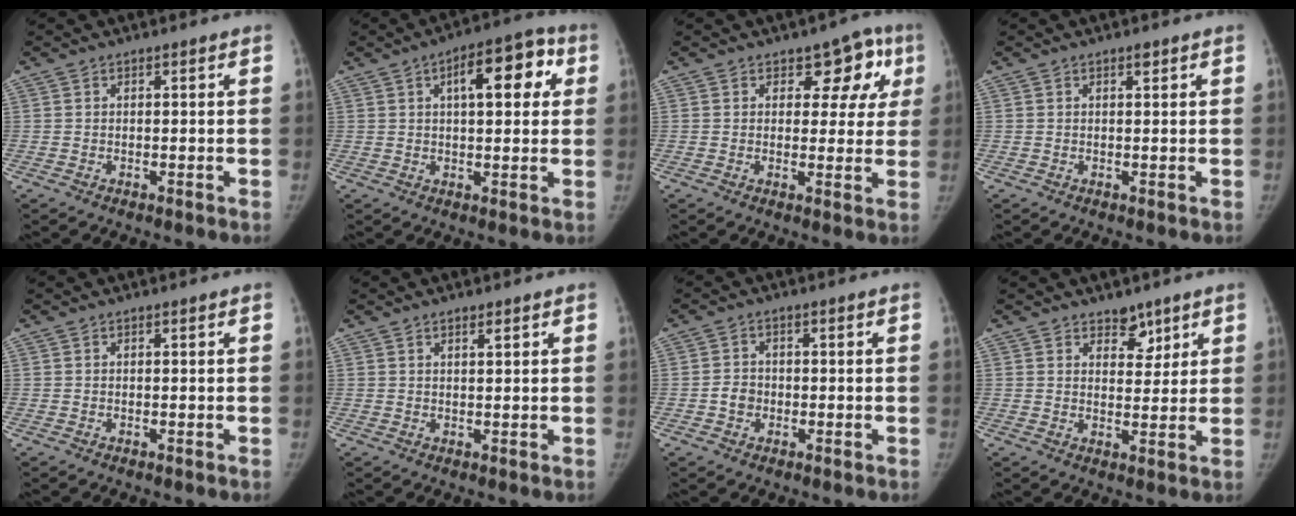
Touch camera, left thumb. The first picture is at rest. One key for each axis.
{"total": 11.6, "fx": 3.6, "fy": 5.1, "fz": 9.8, "tx": -0.106, "ty": 0.017, "tz": 0.045}
{"total": 7.8, "fx": 3.2, "fy": 5.2, "fz": 4.9, "tx": -0.002, "ty": -0.006, "tz": 0.033}
{"total": 0.9, "fx": 0.6, "fy": 0.4, "fz": 0.6, "tx": -0.006, "ty": -0.002, "tz": 0.009}
{"total": 0.0}
{"total": 1.6, "fx": 1.1, "fy": 0.5, "fz": 1.0, "tx": -0.012, "ty": -0.005, "tz": 0.017}
{"total": 2.9, "fx": -0.8, "fy": 2.6, "fz": 1.2, "tx": -0.011, "ty": 0.009, "tz": -0.017}
{"total": 4.5, "fx": 3.2, "fy": 2.7, "fz": 1.8, "tx": 0.004, "ty": -0.021, "tz": 0.050}